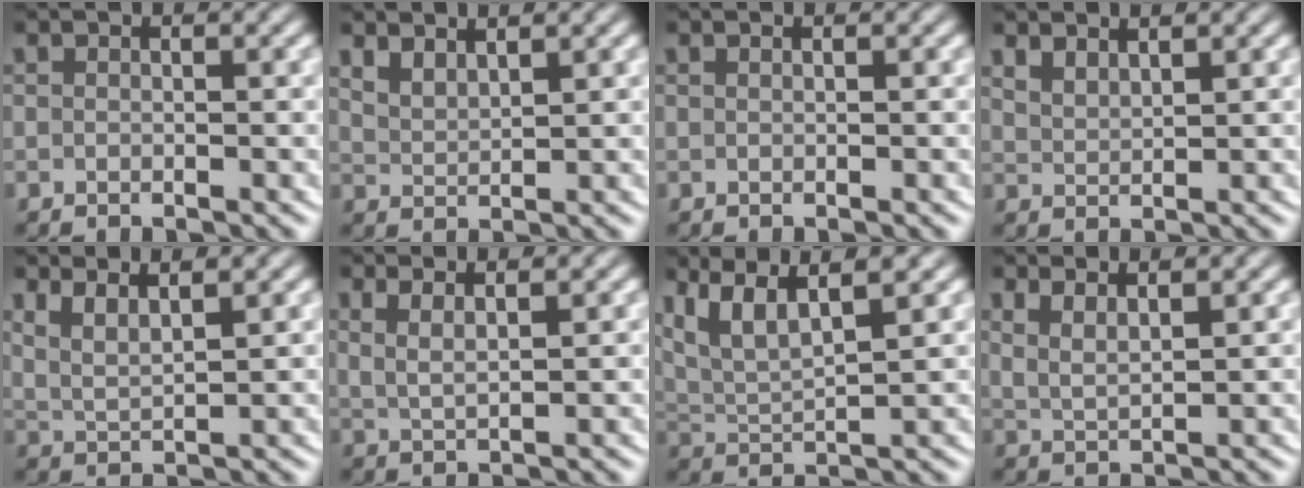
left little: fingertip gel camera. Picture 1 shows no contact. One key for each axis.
{"total": 2.6, "fx": 2.0, "fy": 1.2, "fz": 1.1, "tx": -0.031, "ty": -0.010, "tz": 0.042}
{"total": 0.0}
{"total": 2.0, "fx": 1.9, "fy": 0.4, "fz": 0.6, "tx": -0.016, "ty": -0.010, "tz": 0.044}
{"total": 4.1, "fx": 2.0, "fy": 2.7, "fz": 2.5, "tx": -0.056, "ty": -0.002, "tz": 0.029}
{"total": 2.5, "fx": 1.4, "fy": 1.1, "fz": 1.7, "tx": -0.040, "ty": -0.005, "tz": 0.030}
{"total": 8.1, "fx": 3.9, "fy": 5.3, "fz": 4.7, "tx": -0.104, "ty": 0.007, "tz": 0.056}
{"total": 2.8, "fx": 1.6, "fy": 1.5, "fz": 1.7, "tx": -0.042, "ty": -0.008, "tz": 0.032}